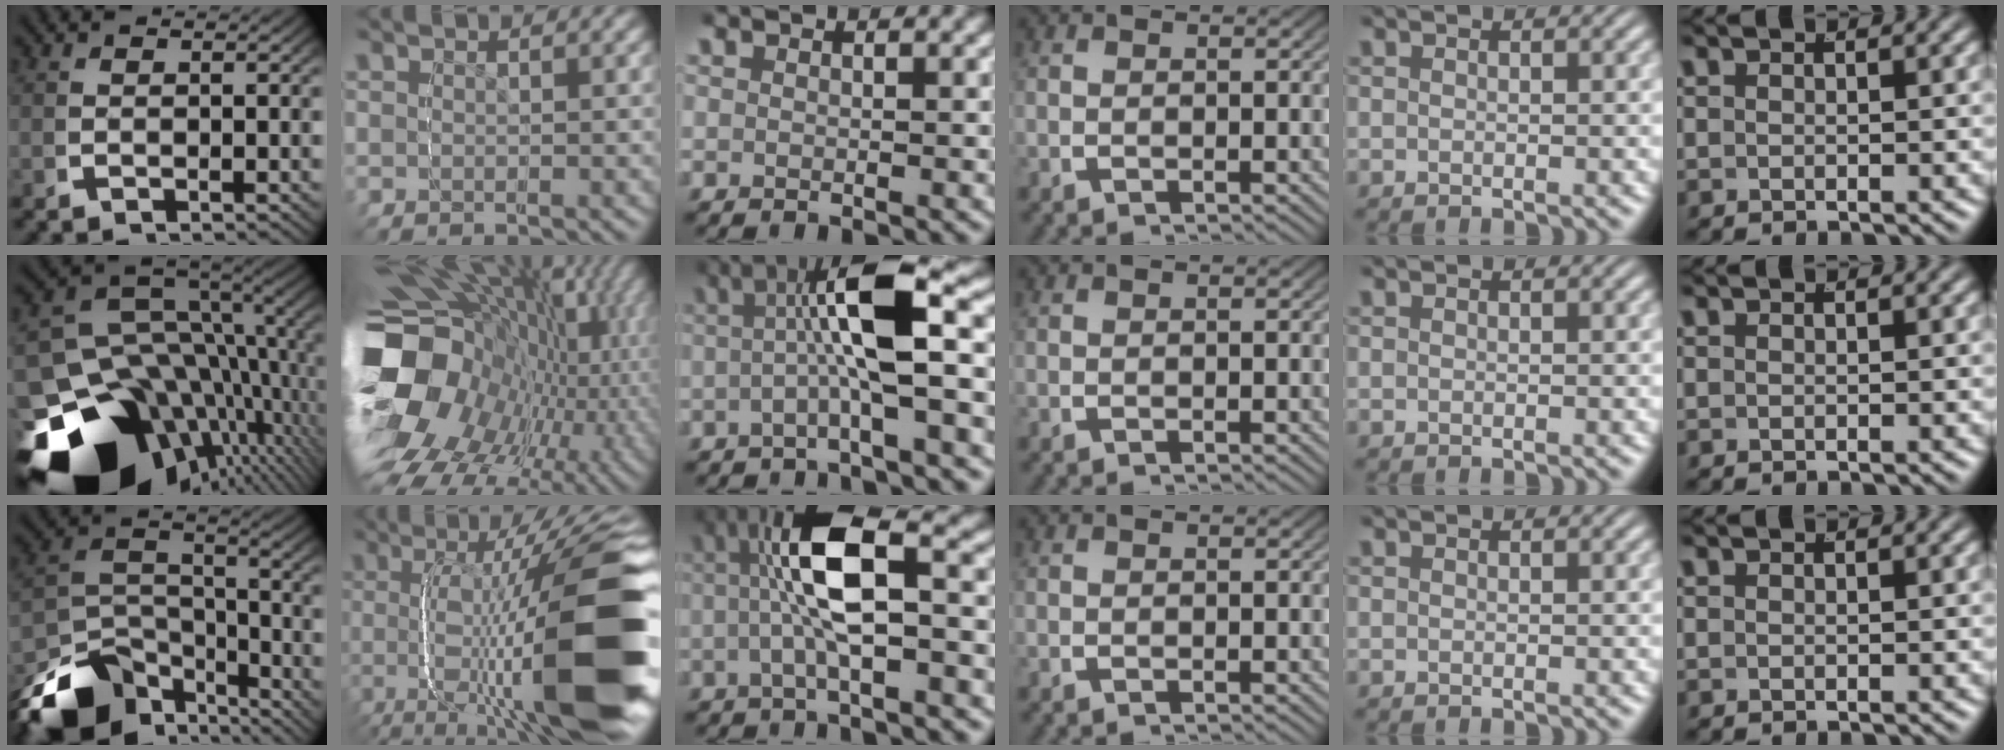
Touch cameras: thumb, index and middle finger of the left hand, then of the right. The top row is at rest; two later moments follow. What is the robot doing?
{"motion": "grasp_and_lifting", "object": "button"}